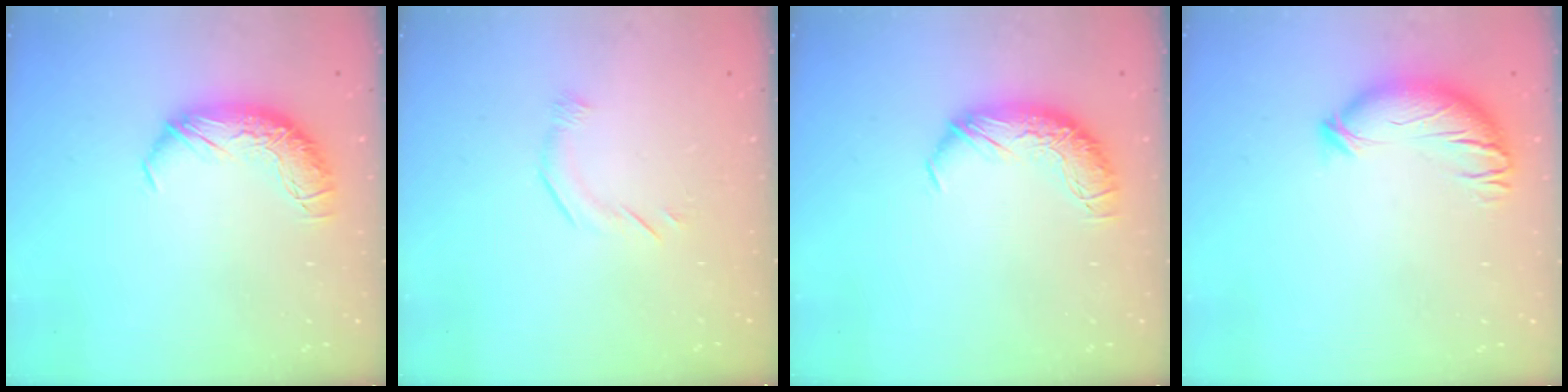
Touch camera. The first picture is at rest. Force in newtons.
{"total": 5.4, "press": 5.3, "slide": 1.1}
{"total": 0.0}
{"total": 3.7, "press": 2.9, "slide": 2.4}